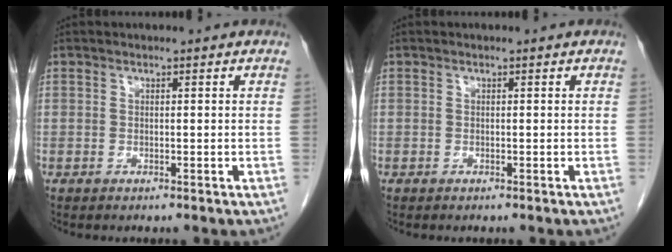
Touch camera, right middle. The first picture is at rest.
{"total": 0.0}